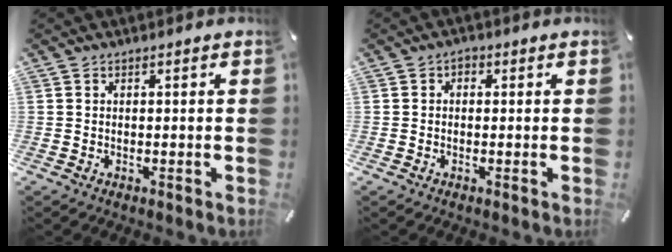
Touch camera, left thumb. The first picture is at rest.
{"total": 1.1, "force": [-0.2, 0.9, 0.6], "torque": [-0.012, 0.006, -0.005]}